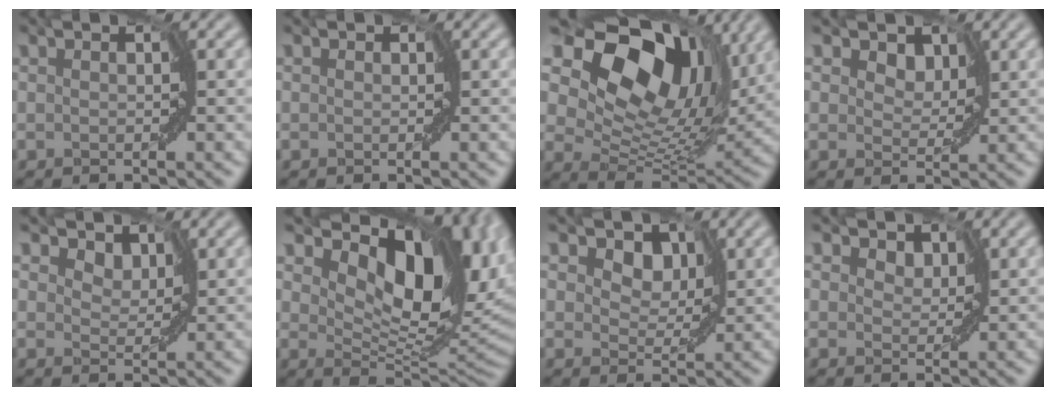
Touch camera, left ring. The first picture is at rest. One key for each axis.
{"total": 0.0}
{"total": 13.8, "fx": 7.2, "fy": 8.4, "fz": 8.3, "tx": -0.142, "ty": 0.012, "tz": 0.120}
{"total": 3.8, "fx": 2.2, "fy": 2.4, "fz": 1.9, "tx": -0.026, "ty": 0.011, "tz": 0.010}
{"total": 2.8, "fx": 2.1, "fy": 1.6, "fz": 1.0, "tx": -0.018, "ty": 0.006, "tz": 0.012}
{"total": 12.7, "fx": 4.2, "fy": 6.8, "fz": 9.8, "tx": -0.135, "ty": -0.010, "tz": 0.077}
{"total": 6.4, "fx": 3.2, "fy": 4.2, "fz": 3.6, "tx": -0.039, "ty": 0.016, "tz": 0.017}
{"total": 2.5, "fx": 1.7, "fy": 1.6, "fz": 1.0, "tx": -0.012, "ty": 0.004, "tz": 0.010}